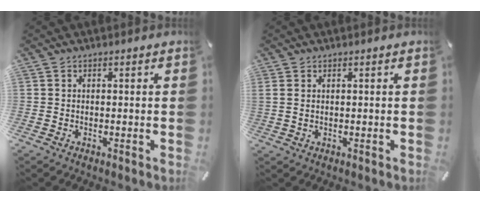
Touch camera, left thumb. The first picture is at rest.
{"total": 1.5, "force": [0.4, 0.2, 1.4], "torque": [-0.028, -0.002, 0.008]}